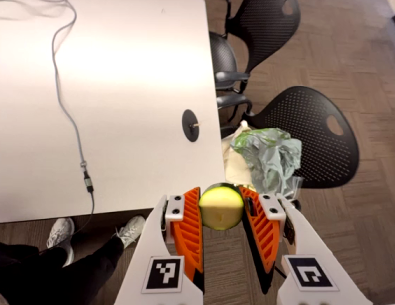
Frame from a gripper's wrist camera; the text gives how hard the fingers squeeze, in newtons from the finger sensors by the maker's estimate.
{"total": 11.1, "left": 11.3, "right": 10.9}